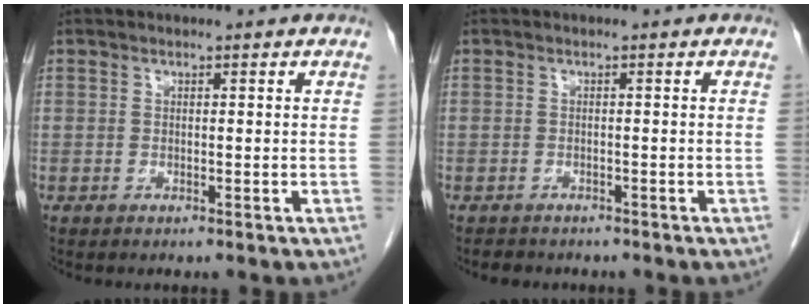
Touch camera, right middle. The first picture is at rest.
{"total": 2.4, "force": [-2.0, 1.2, 0.4], "torque": [-0.014, -0.001, -0.027]}